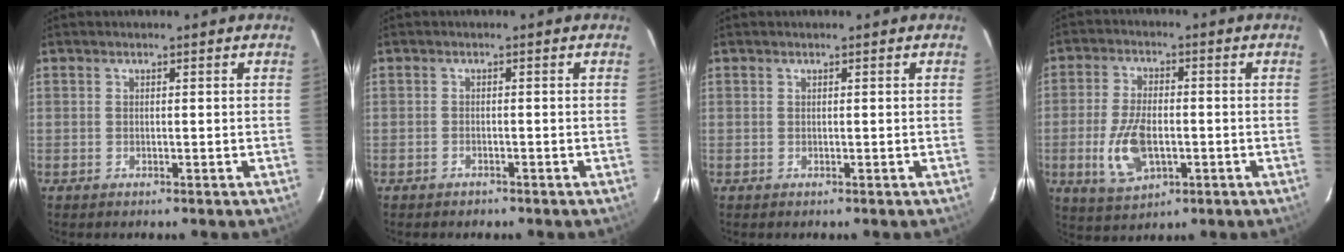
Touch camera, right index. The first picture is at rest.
{"total": 1.3, "force": [-1.1, 0.7, 0.1], "torque": [-0.005, 0.004, -0.015]}
{"total": 0.0}
{"total": 10.1, "force": [-2.4, 5.3, 8.2], "torque": [-0.176, -0.007, -0.039]}